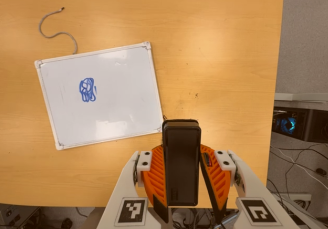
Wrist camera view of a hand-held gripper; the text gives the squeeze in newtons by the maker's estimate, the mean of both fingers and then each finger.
{"total": 5.7, "left": 4.7, "right": 6.7}